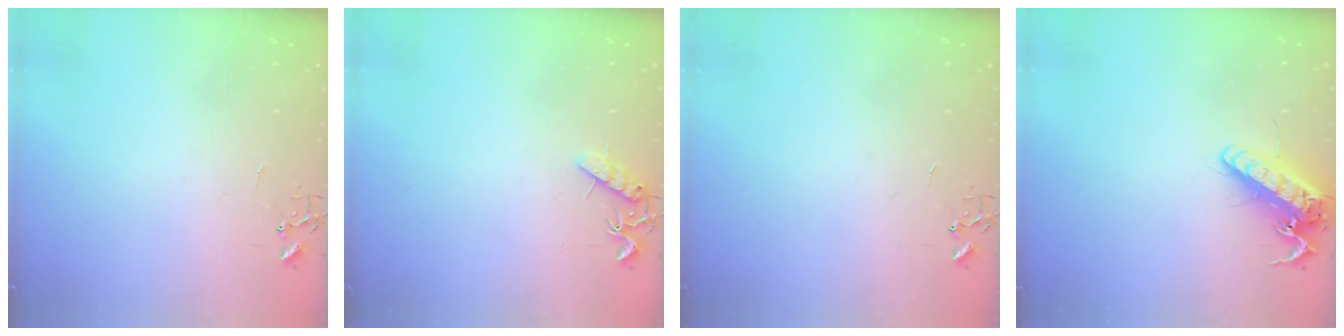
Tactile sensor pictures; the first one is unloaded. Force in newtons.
{"total": 8.0, "press": 8.0, "slide": 0.4}
{"total": 0.0}
{"total": 15.0, "press": 14.7, "slide": 2.8}